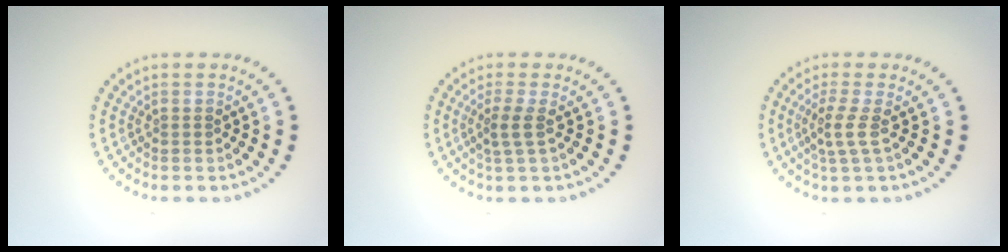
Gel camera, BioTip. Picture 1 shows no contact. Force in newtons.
{"total": 1.9, "press": 1.4, "slide": 1.4}
{"total": 2.1, "press": 1.4, "slide": 1.5}